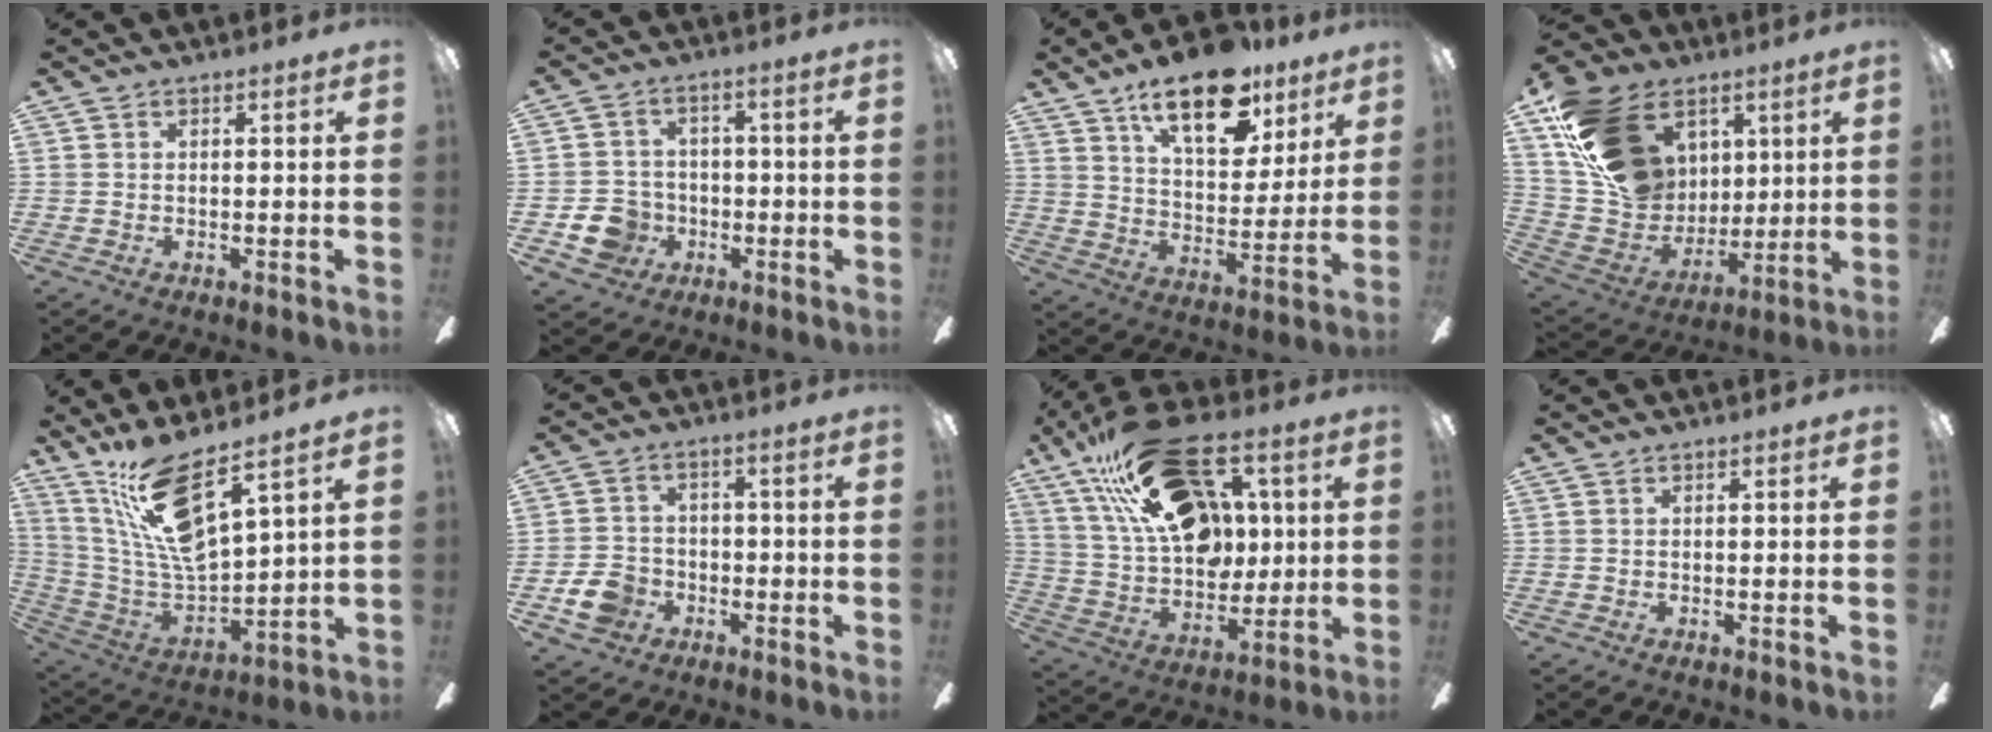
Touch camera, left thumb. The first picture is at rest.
{"total": 8.6, "force": [-3.1, 7.6, 2.5], "torque": [-0.063, 0.029, -0.053]}
{"total": 19.9, "force": [12.9, 9.0, 12.2], "torque": [-0.183, -0.063, 0.216]}
{"total": 22.2, "force": [9.5, 16.3, 11.6], "torque": [-0.217, -0.019, 0.189]}
{"total": 17.1, "force": [11.0, 4.6, 12.2], "torque": [-0.265, -0.069, 0.187]}
{"total": 7.7, "force": [-3.2, 6.2, 3.2], "torque": [-0.086, 0.024, -0.059]}
{"total": 27.9, "force": [14.2, 15.9, 18.0], "torque": [-0.315, -0.057, 0.253]}
{"total": 0.0}